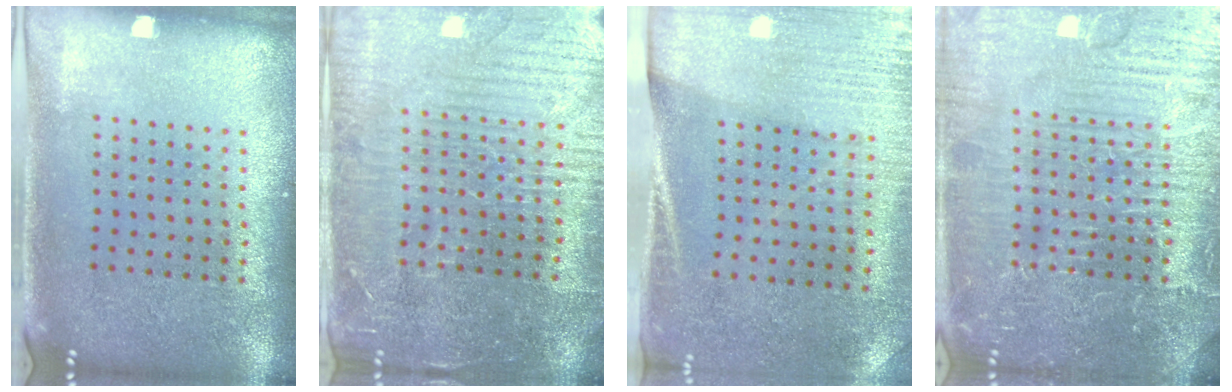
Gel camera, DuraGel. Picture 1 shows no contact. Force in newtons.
{"total": 4.4, "press": 4.1, "slide": 1.5}
{"total": 2.7, "press": 2.4, "slide": 1.2}
{"total": 7.7, "press": 7.6, "slide": 0.9}